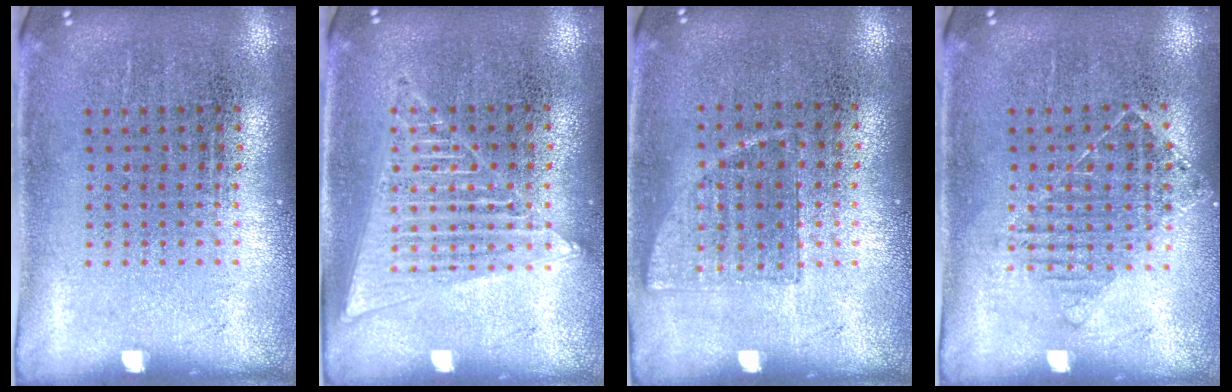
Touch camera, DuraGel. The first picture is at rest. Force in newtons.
{"total": 1.4, "press": 1.4, "slide": 0.1}
{"total": 0.7, "press": 0.7, "slide": 0.3}
{"total": 1.1, "press": 1.0, "slide": 0.4}